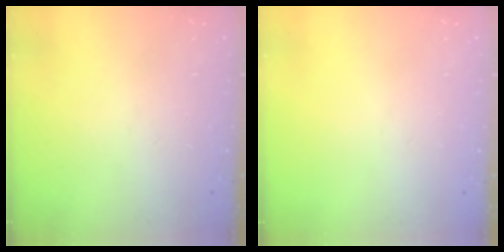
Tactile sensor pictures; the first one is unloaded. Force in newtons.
{"total": 0.0}